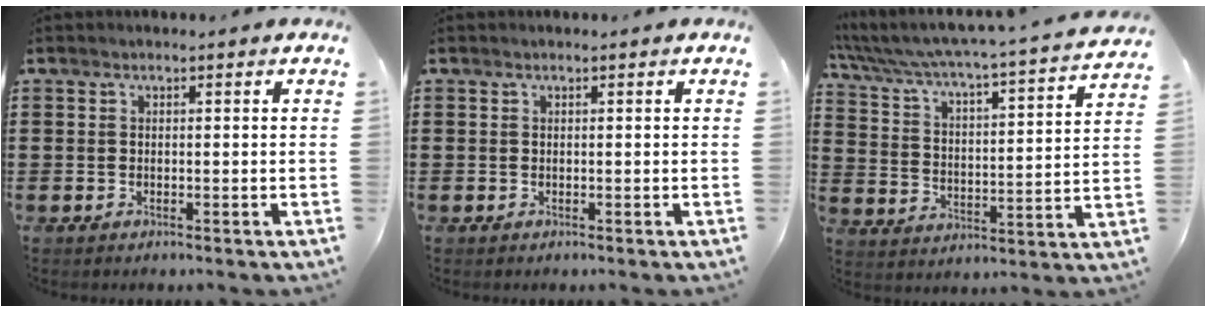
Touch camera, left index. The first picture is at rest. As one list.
[{"total": 0.0}, {"total": 3.6, "force": [3.3, -0.4, 1.5], "torque": [-0.051, -0.043, 0.042]}]